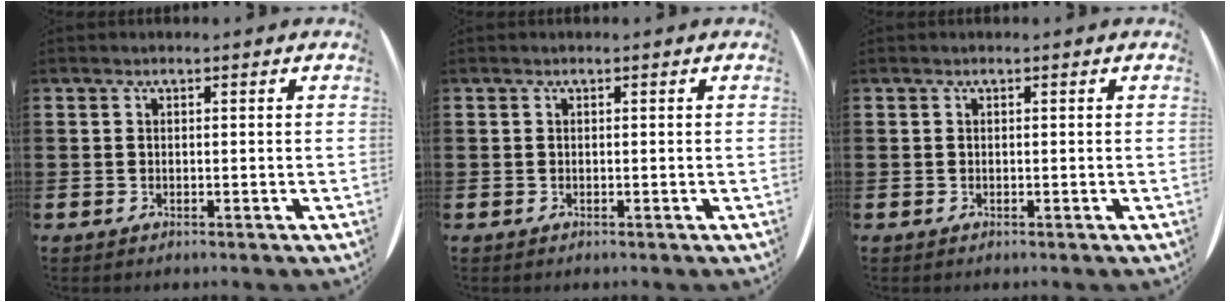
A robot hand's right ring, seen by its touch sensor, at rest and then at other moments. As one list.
[{"total": 0.0}, {"total": 0.0}]